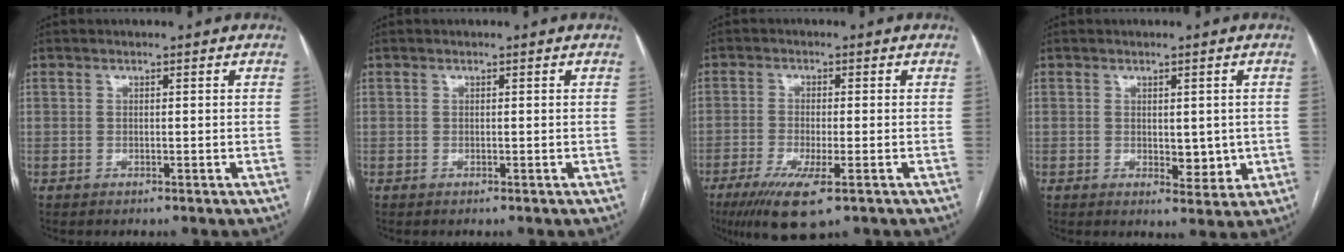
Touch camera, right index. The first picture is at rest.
{"total": 0.0}
{"total": 8.3, "force": [-4.8, 1.5, 6.7], "torque": [-0.119, -0.023, -0.078]}
{"total": 4.1, "force": [-0.2, 2.3, 3.4], "torque": [-0.039, -0.008, 0.006]}